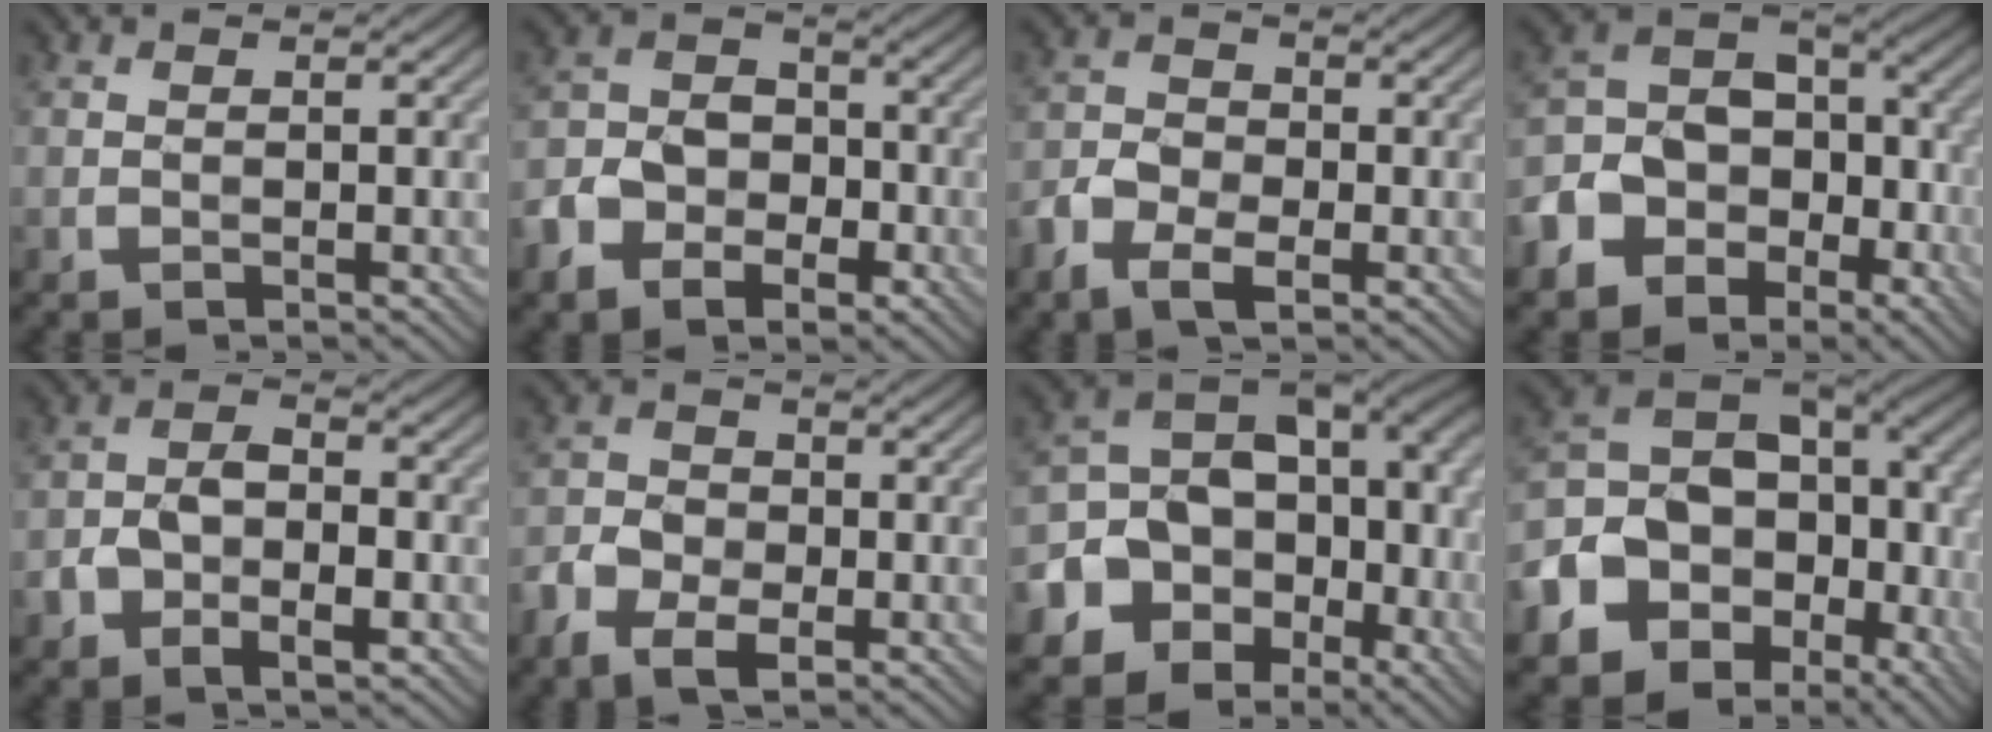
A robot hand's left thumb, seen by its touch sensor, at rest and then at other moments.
{"total": 7.4, "force": [-3.8, 5.3, 3.5], "torque": [-0.073, -0.005, -0.086]}
{"total": 5.4, "force": [-2.9, 3.3, 3.2], "torque": [-0.068, -0.004, -0.064]}
{"total": 11.5, "force": [-5.7, 8.5, 5.1], "torque": [-0.124, -0.015, -0.110]}
{"total": 5.7, "force": [-2.2, 3.4, 3.9], "torque": [-0.061, -0.001, -0.042]}
{"total": 6.0, "force": [-3.0, 3.9, 3.4], "torque": [-0.072, -0.008, -0.062]}
{"total": 15.0, "force": [-4.8, 12.1, 7.5], "torque": [-0.154, -0.016, -0.077]}
{"total": 17.2, "force": [-5.3, 13.1, 9.7], "torque": [-0.214, -0.025, -0.068]}